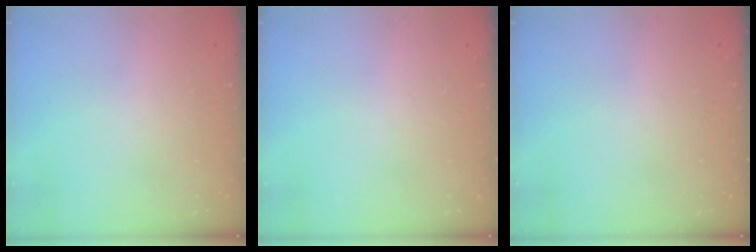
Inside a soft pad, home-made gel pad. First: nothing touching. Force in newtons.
{"total": 0.0}
{"total": 0.0}